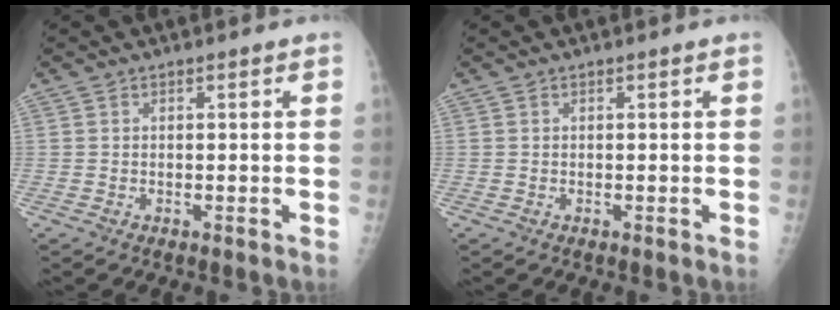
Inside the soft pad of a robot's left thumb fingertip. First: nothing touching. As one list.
[{"total": 0.0}]